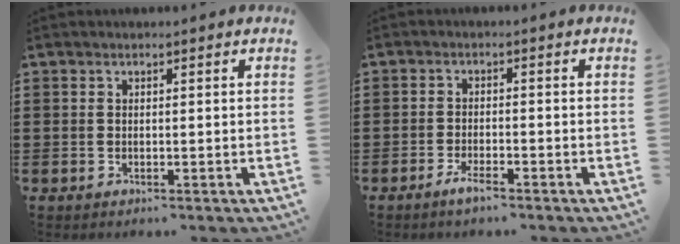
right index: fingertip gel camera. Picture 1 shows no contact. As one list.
[{"total": 2.3, "force": [-1.8, 0.4, 1.4], "torque": [-0.031, -0.001, -0.035]}]